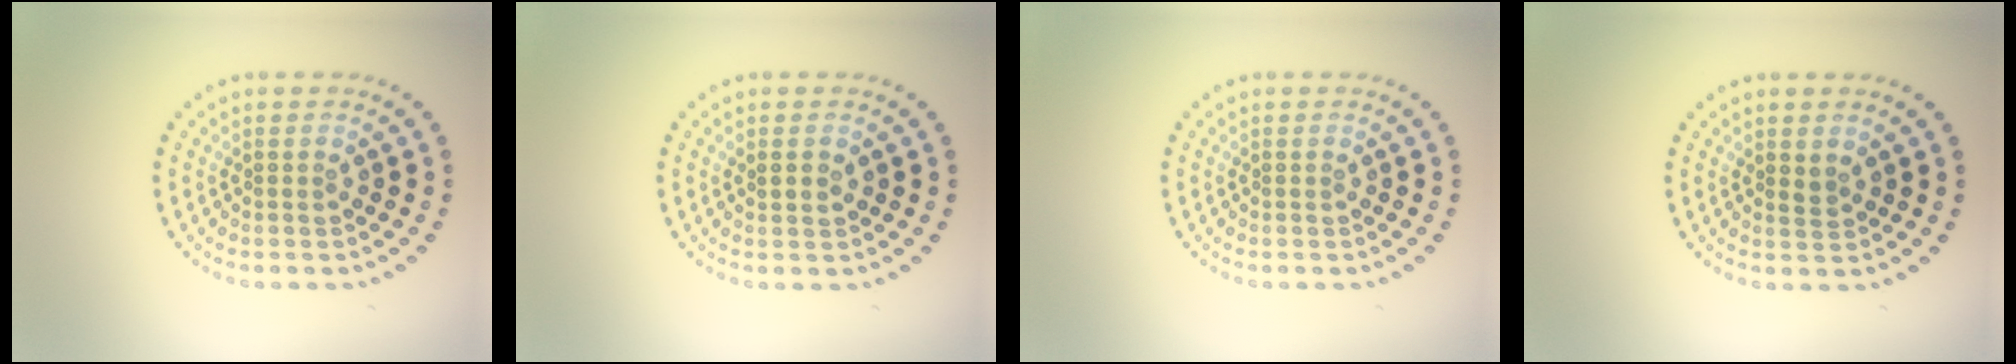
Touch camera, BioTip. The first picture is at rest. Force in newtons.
{"total": 1.0, "press": 1.0, "slide": 0.3}
{"total": 0.0}
{"total": 0.8, "press": 0.7, "slide": 0.4}